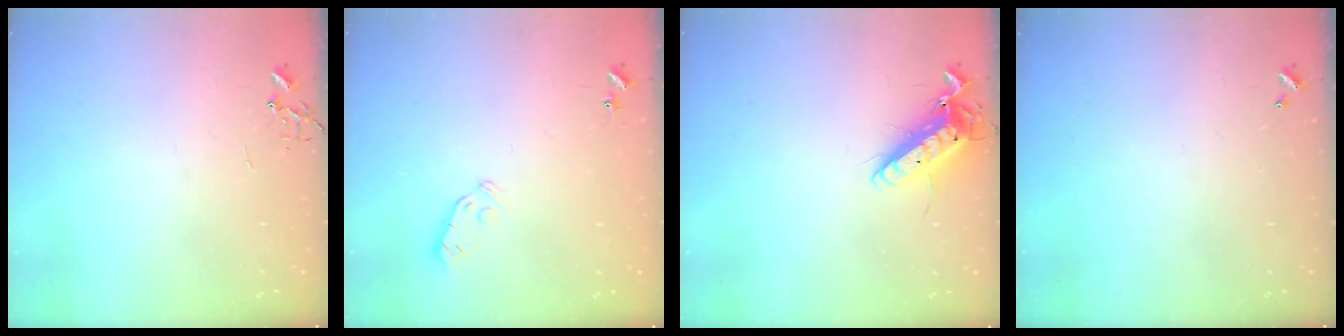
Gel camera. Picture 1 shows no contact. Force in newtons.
{"total": 3.6, "press": 3.4, "slide": 0.9}
{"total": 13.6, "press": 13.4, "slide": 2.0}
{"total": 0.0}